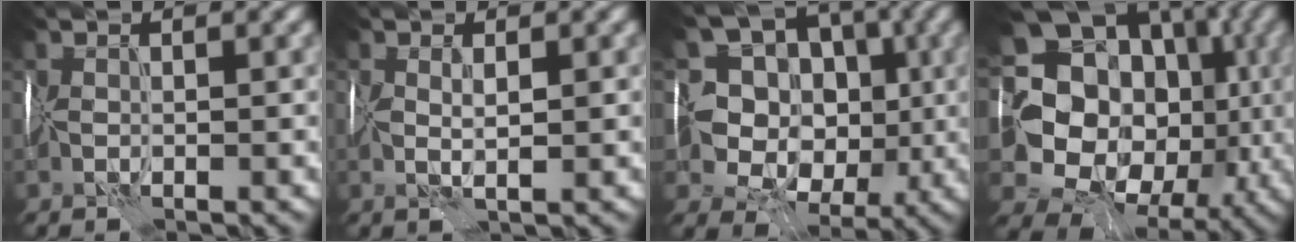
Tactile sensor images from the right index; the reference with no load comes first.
{"total": 1.6, "force": [0.4, 0.4, 1.5], "torque": [-0.028, -0.002, 0.008]}
{"total": 10.7, "force": [0.4, 9.5, 4.9], "torque": [-0.076, 0.008, -0.017]}
{"total": 18.7, "force": [1.2, 15.2, 10.8], "torque": [-0.167, -0.003, 0.033]}